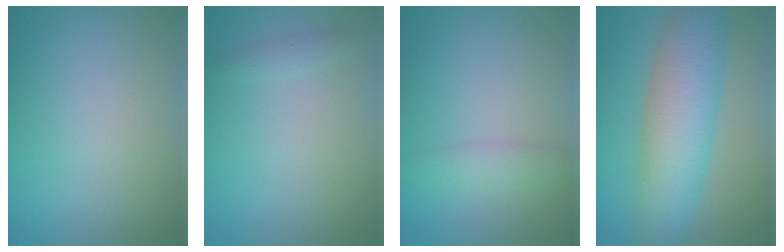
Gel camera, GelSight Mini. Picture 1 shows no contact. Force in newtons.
{"total": 0.8, "press": 0.8, "slide": 0.1}
{"total": 1.8, "press": 1.8, "slide": 0.1}
{"total": 8.1, "press": 8.1, "slide": 0.0}